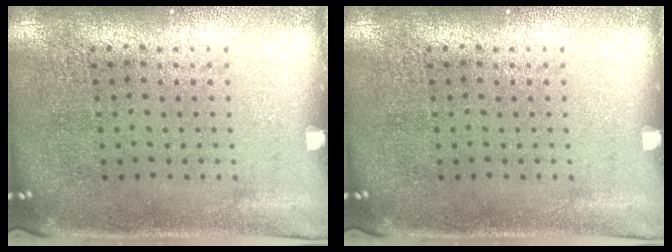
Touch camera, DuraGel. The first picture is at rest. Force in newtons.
{"total": 0.0}